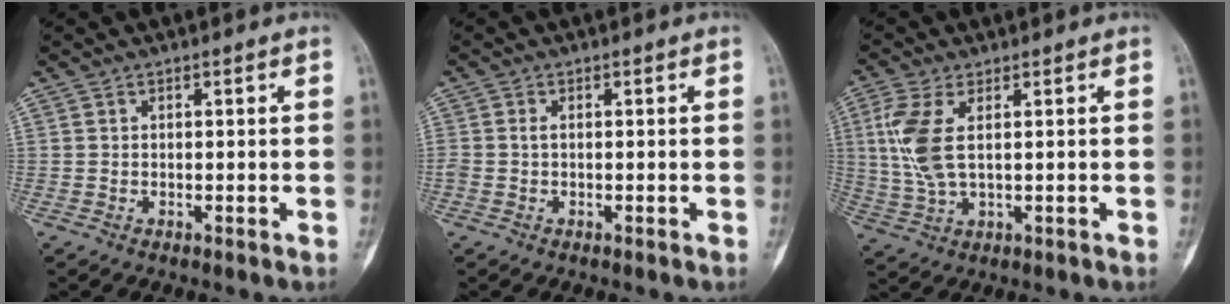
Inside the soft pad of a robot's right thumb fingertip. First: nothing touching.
{"total": 1.1, "force": [0.0, 0.7, 0.9], "torque": [-0.021, 0.000, -0.001]}
{"total": 8.3, "force": [1.7, 3.5, 7.4], "torque": [-0.190, -0.002, 0.038]}